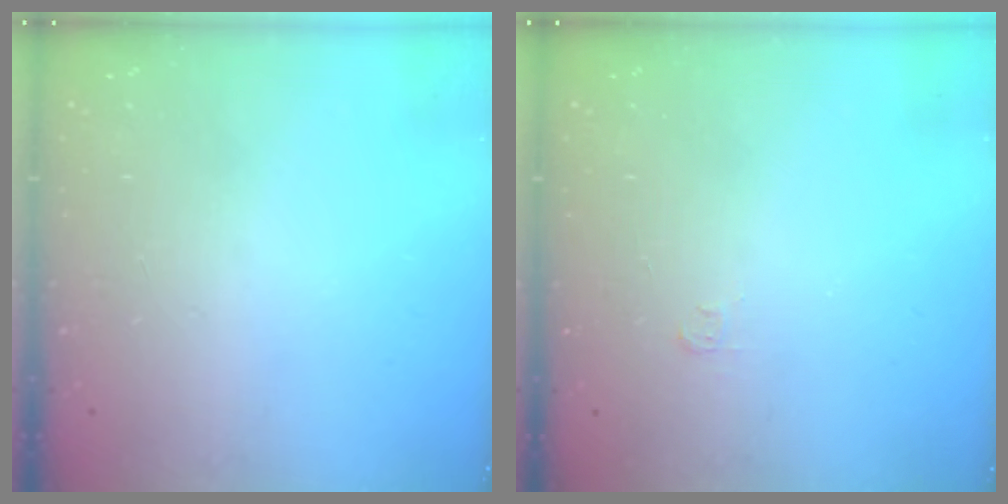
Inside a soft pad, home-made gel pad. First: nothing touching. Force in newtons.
{"total": 3.0, "press": 3.0, "slide": 0.3}